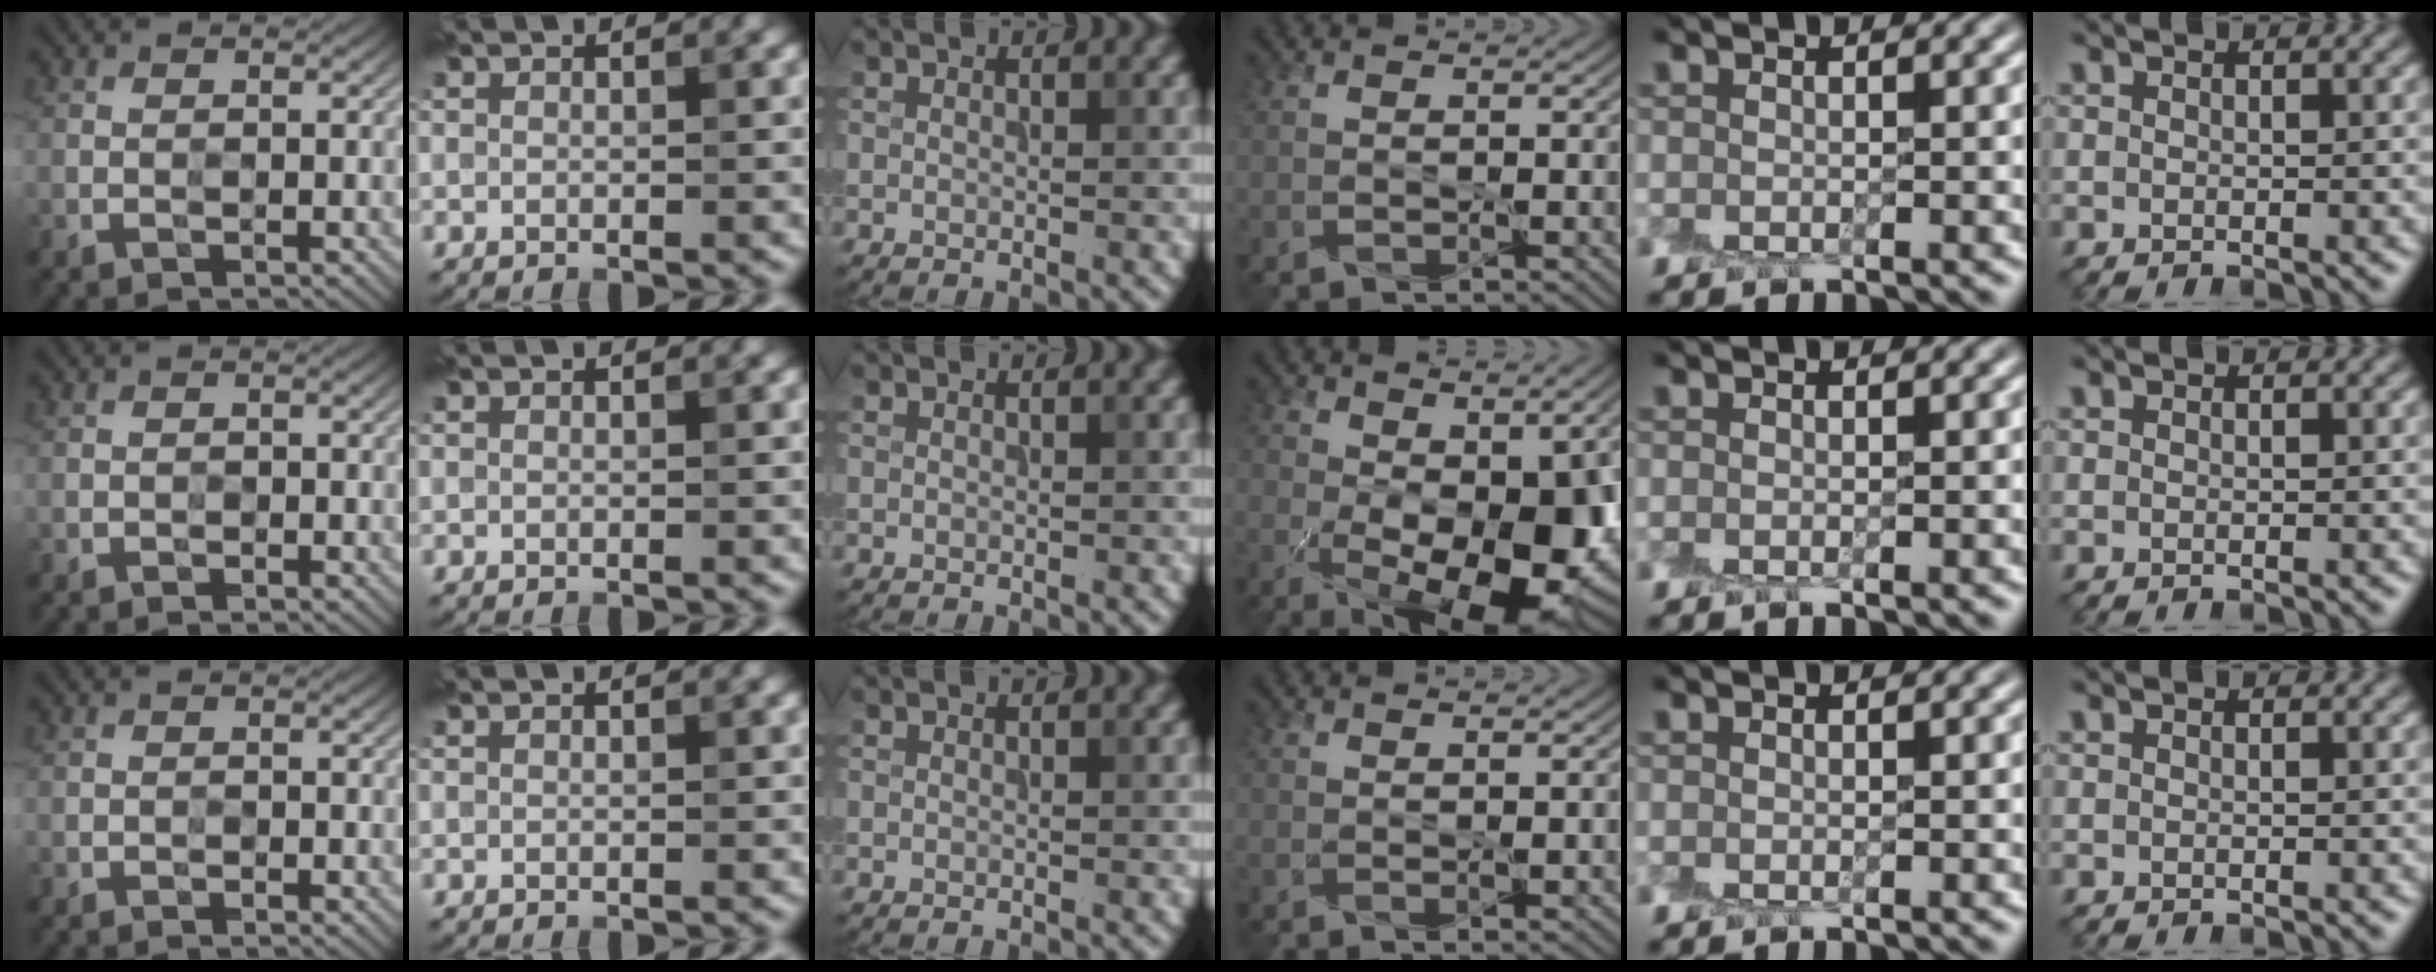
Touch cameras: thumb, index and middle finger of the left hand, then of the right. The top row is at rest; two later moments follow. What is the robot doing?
{"motion": "peel", "object": "cling film"}